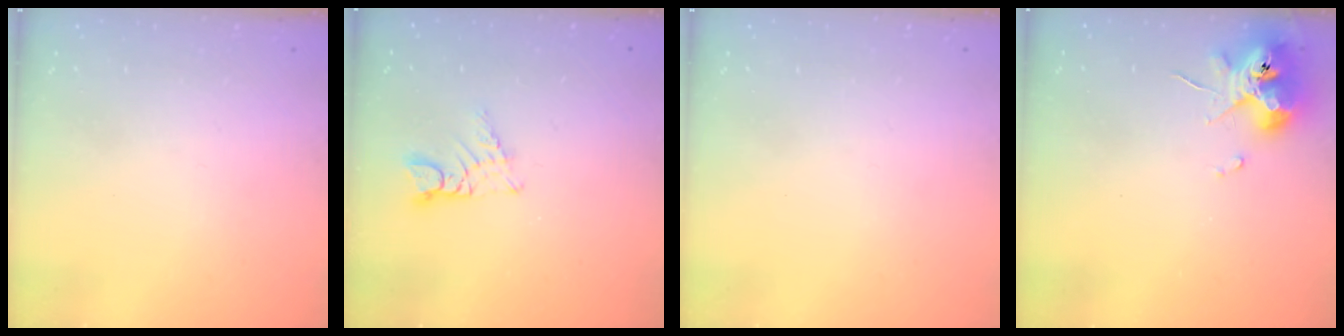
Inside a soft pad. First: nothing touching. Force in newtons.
{"total": 4.3, "press": 4.2, "slide": 0.3}
{"total": 0.0}
{"total": 10.1, "press": 10.0, "slide": 1.5}